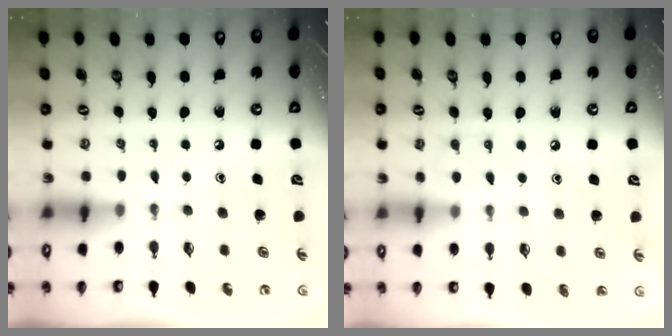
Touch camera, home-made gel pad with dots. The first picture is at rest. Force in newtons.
{"total": 5.1, "press": 5.1, "slide": 0.4}